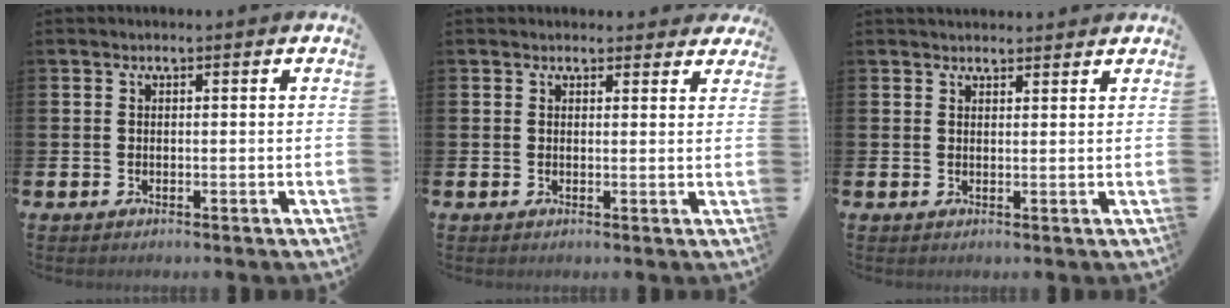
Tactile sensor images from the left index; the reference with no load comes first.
{"total": 1.7, "force": [1.5, 0.7, 0.1], "torque": [0.013, -0.005, 0.023]}
{"total": 1.9, "force": [1.9, 0.5, 0.1], "torque": [0.006, -0.008, 0.033]}